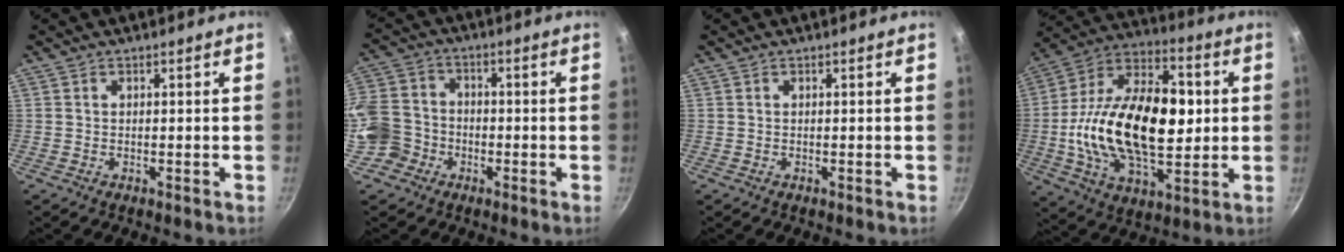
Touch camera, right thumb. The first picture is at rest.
{"total": 8.7, "force": [-3.4, 7.5, 2.8], "torque": [-0.026, 0.036, -0.078]}
{"total": 0.0}
{"total": 27.0, "force": [0.4, 15.4, 22.2], "torque": [-0.368, 0.019, -0.002]}